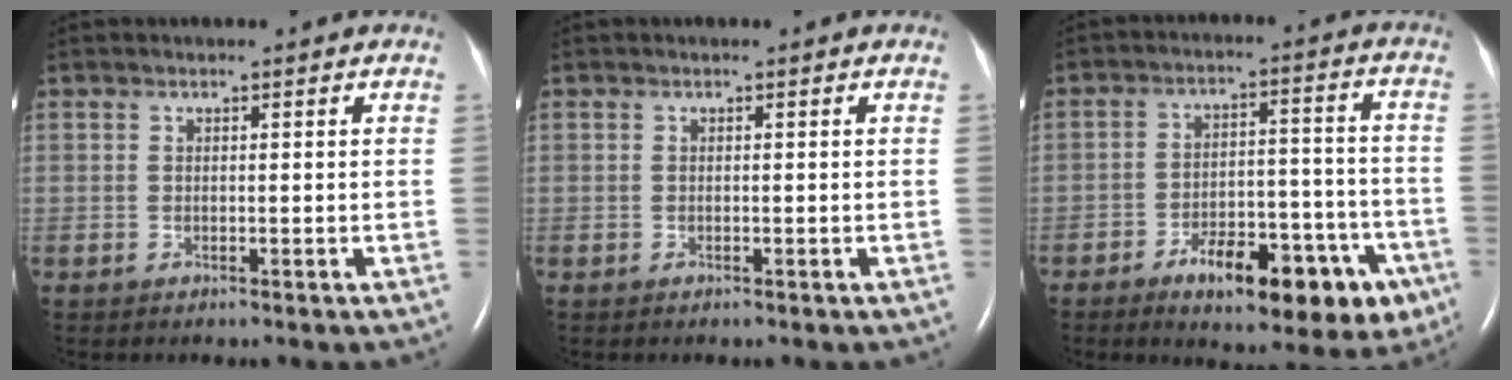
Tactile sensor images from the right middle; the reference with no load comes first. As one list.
[{"total": 0.0}, {"total": 15.1, "force": [-8.4, 5.7, 11.3], "torque": [-0.129, 0.024, -0.112]}]